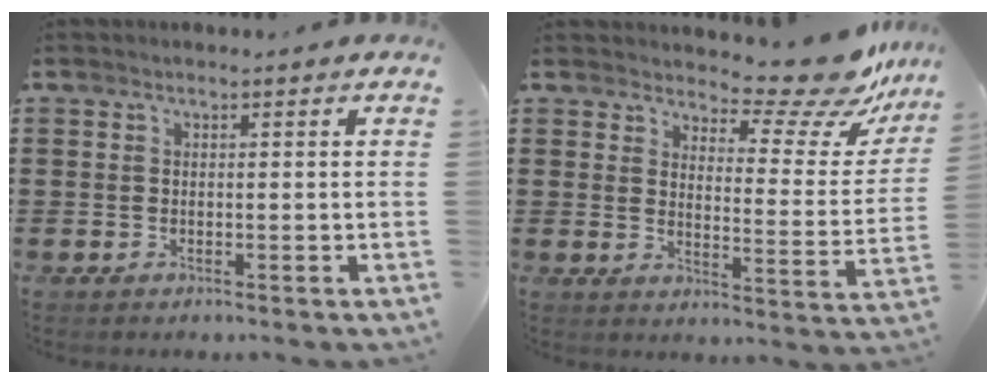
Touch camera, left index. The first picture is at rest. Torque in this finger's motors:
{"motor_torque": [1.06, -1.08, 0.28, 0.04]}